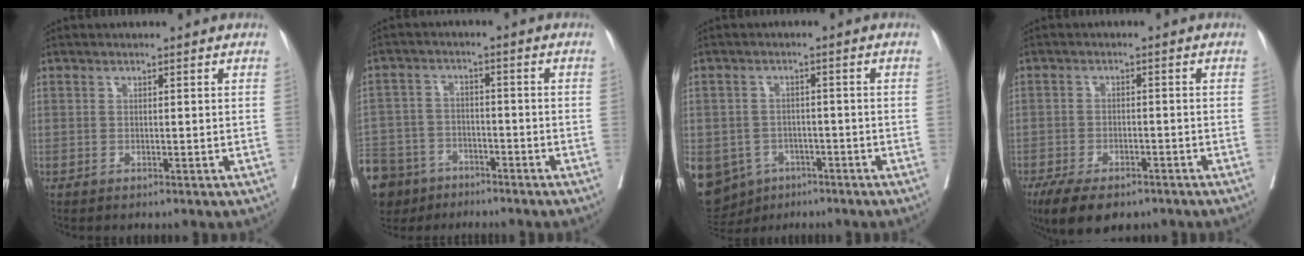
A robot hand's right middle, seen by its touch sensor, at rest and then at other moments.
{"total": 17.1, "force": [-11.5, 11.2, 6.2], "torque": [-0.209, -0.013, -0.185]}
{"total": 15.1, "force": [-7.1, 12.1, 5.5], "torque": [-0.169, -0.001, -0.091]}
{"total": 9.3, "force": [-6.7, 3.6, 5.4], "torque": [-0.087, -0.010, -0.101]}